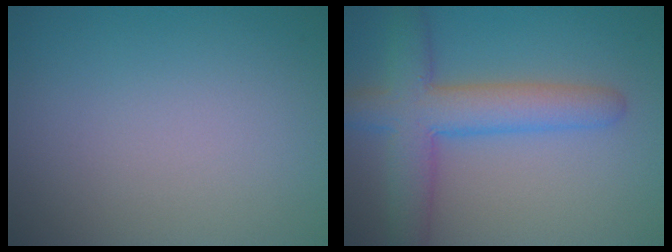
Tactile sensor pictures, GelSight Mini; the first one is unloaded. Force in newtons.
{"total": 6.4, "press": 6.4, "slide": 0.4}